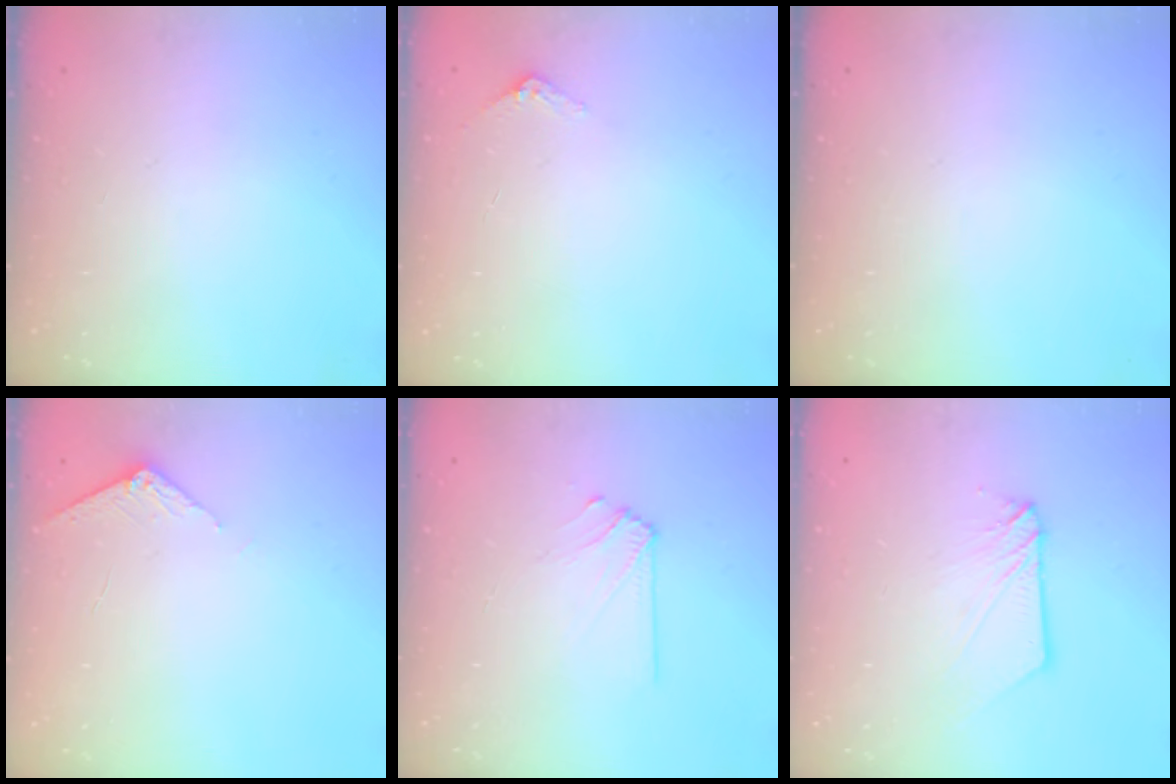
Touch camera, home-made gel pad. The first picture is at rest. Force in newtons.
{"total": 2.9, "press": 2.9, "slide": 0.2}
{"total": 0.0}
{"total": 2.9, "press": 2.9, "slide": 0.3}
{"total": 5.9, "press": 5.8, "slide": 0.9}
{"total": 3.6, "press": 3.6, "slide": 0.3}